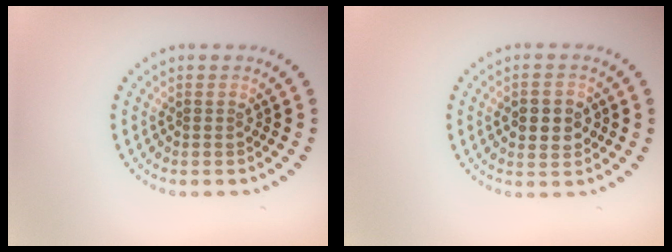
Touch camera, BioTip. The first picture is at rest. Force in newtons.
{"total": 3.1, "press": 3.1, "slide": 0.3}